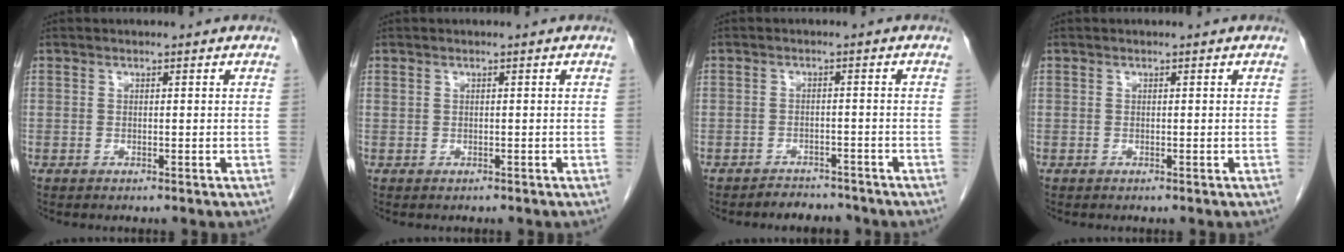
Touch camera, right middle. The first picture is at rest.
{"total": 0.0}
{"total": 3.6, "force": [-3.3, 1.4, -0.2], "torque": [0.003, 0.002, -0.049]}
{"total": 0.0}